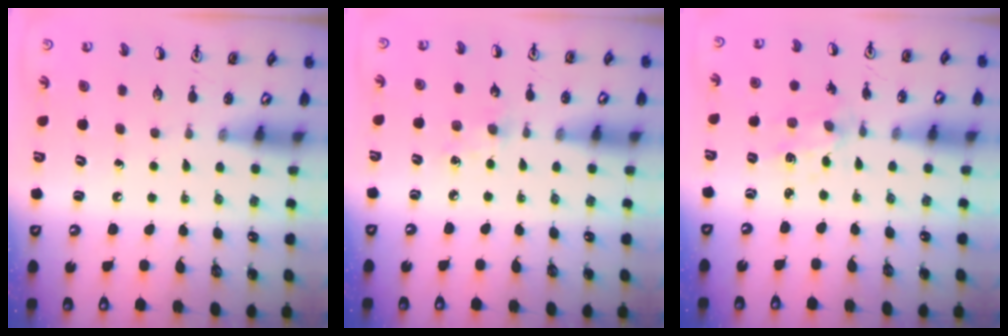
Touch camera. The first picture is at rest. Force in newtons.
{"total": 4.1, "press": 4.0, "slide": 0.6}
{"total": 2.1, "press": 2.1, "slide": 0.3}